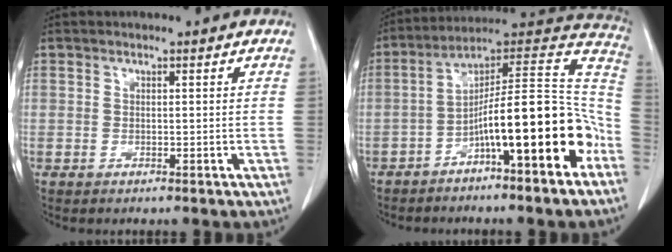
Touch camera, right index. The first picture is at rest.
{"total": 18.5, "force": [-7.2, 2.5, 16.9], "torque": [-0.229, 0.042, -0.106]}